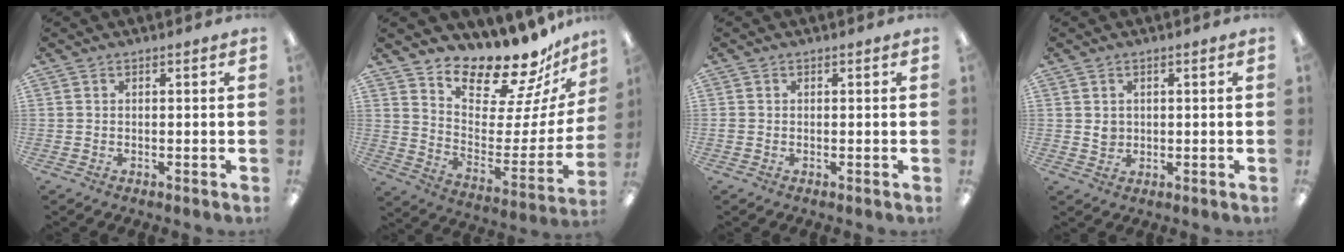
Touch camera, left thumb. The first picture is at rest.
{"total": 16.9, "force": [15.5, 4.6, 4.9], "torque": [-0.078, -0.144, 0.265]}
{"total": 0.6, "force": [-0.1, 0.5, 0.2], "torque": [-0.003, 0.003, -0.003]}
{"total": 2.5, "force": [0.7, 2.2, 0.9], "torque": [-0.011, 0.000, 0.011]}